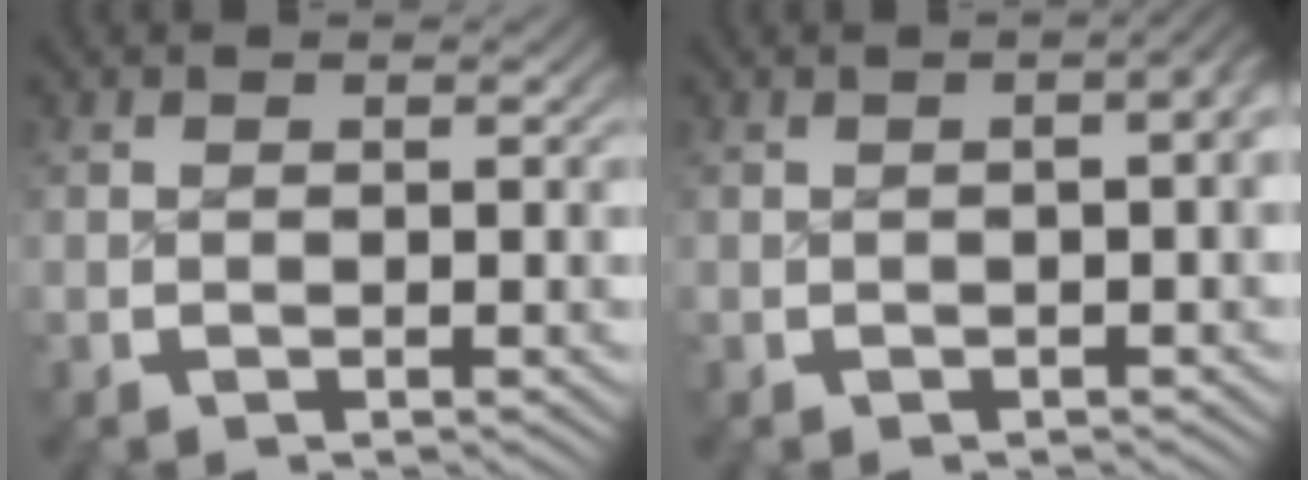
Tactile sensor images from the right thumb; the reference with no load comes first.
{"total": 5.0, "force": [0.8, 2.2, 4.4], "torque": [-0.037, 0.029, -0.003]}